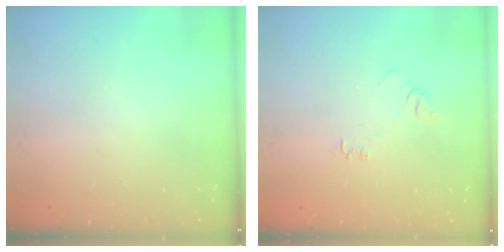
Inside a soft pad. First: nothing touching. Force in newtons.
{"total": 3.9, "press": 3.9, "slide": 0.5}